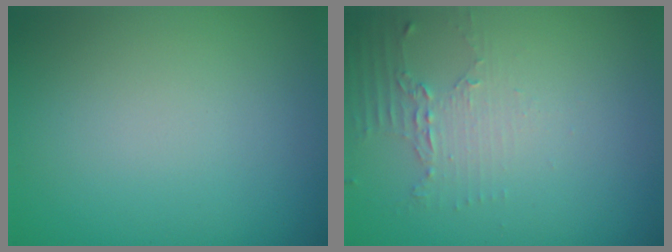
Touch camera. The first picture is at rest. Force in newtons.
{"total": 2.1, "press": 1.5, "slide": 1.4}